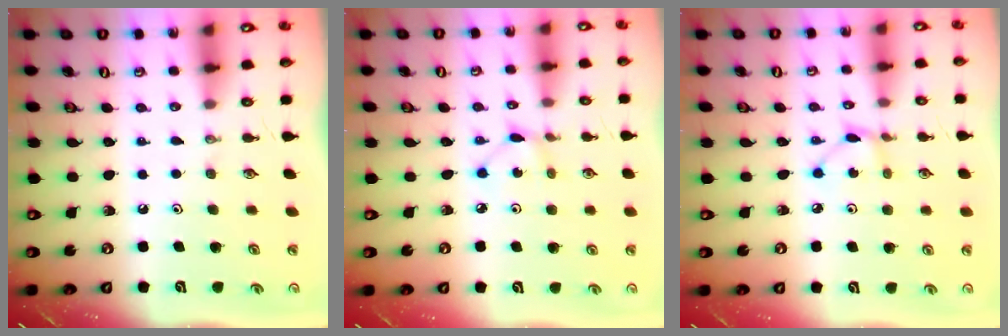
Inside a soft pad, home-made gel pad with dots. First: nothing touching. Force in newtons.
{"total": 2.0, "press": 2.0, "slide": 0.2}
{"total": 3.6, "press": 3.5, "slide": 0.3}